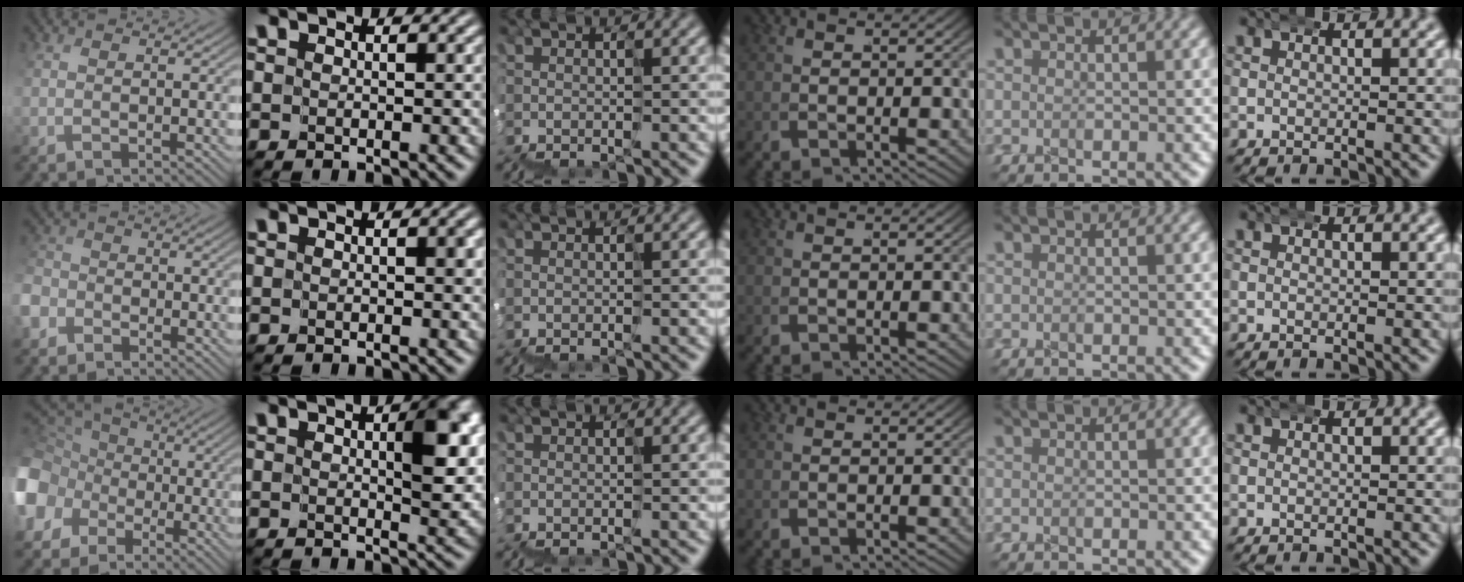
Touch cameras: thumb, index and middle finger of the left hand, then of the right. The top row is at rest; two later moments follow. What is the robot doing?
{"motion": "wrap", "object": "ethernet cable"}